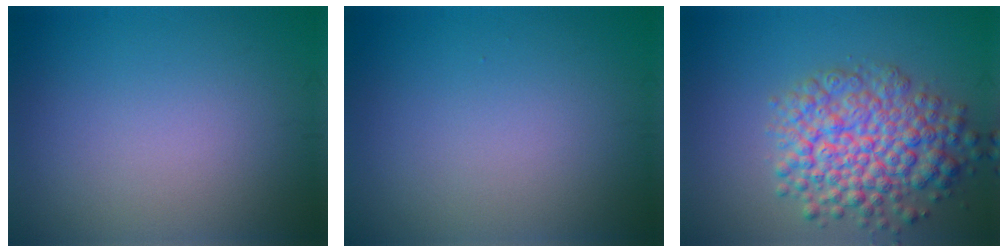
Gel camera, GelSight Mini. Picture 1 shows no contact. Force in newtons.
{"total": 0.0}
{"total": 7.4, "press": 7.4, "slide": 0.3}